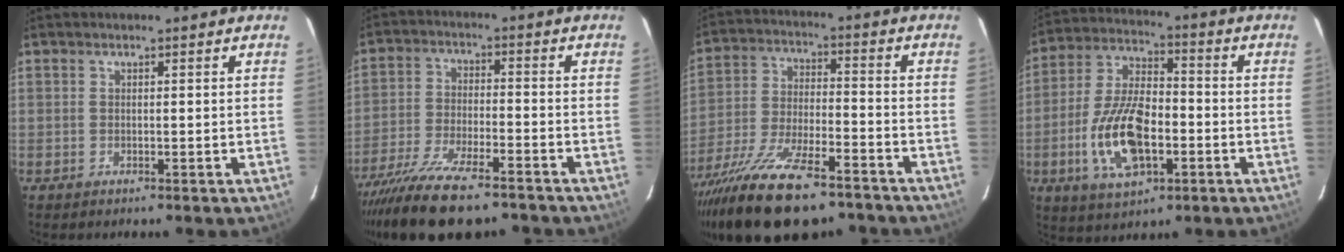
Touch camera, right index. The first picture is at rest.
{"total": 17.9, "force": [-14.2, 4.4, 9.8], "torque": [-0.205, -0.047, -0.242]}
{"total": 22.9, "force": [-17.1, 7.1, 13.4], "torque": [-0.267, -0.052, -0.282]}
{"total": 15.7, "force": [-4.7, 7.3, 13.0], "torque": [-0.271, 0.002, -0.081]}